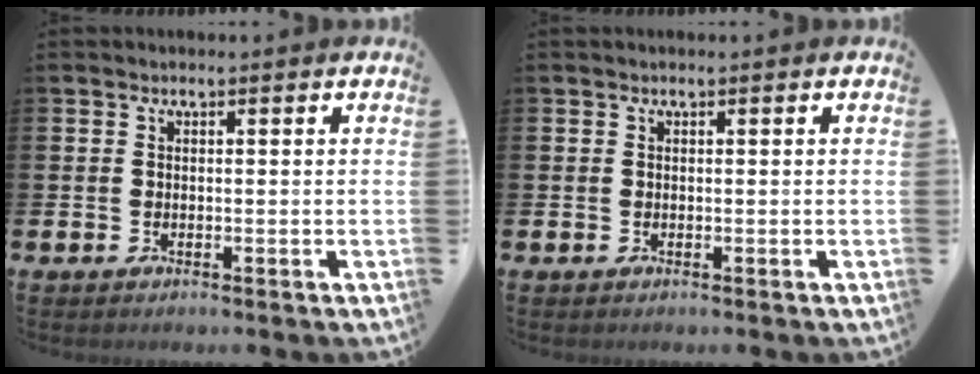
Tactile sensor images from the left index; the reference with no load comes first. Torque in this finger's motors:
{"motor_torque": [-0.86, -1.27, -0.18, 0.00]}